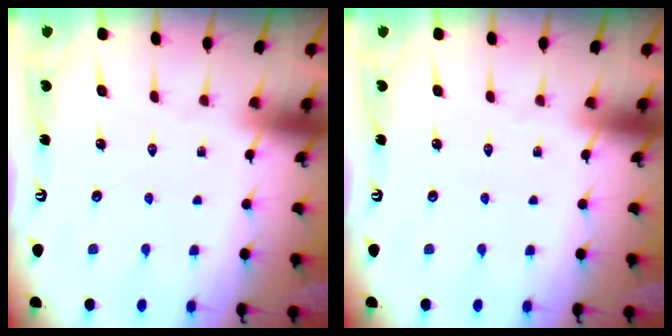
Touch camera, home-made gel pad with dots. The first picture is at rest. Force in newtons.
{"total": 0.0}